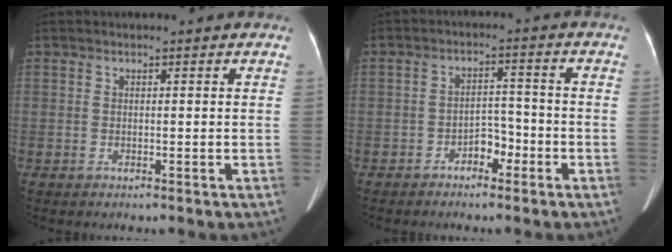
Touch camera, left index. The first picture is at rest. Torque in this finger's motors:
{"motor_torque": [-0.04, -0.10, 0.02, -0.01]}